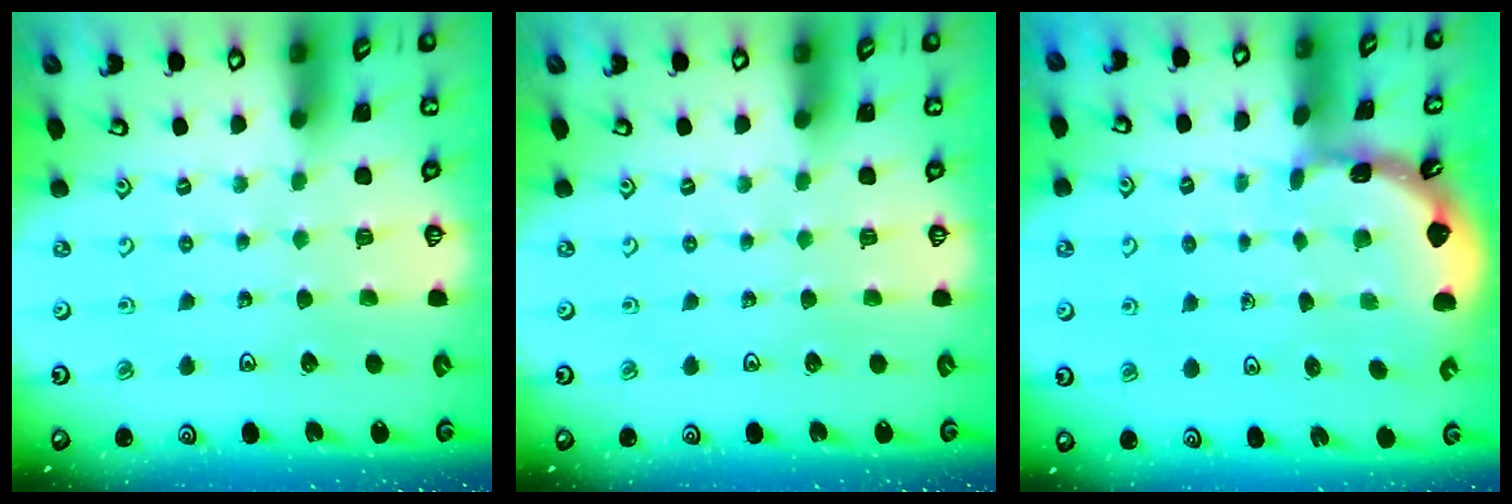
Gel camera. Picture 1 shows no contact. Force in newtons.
{"total": 0.0}
{"total": 1.7, "press": 1.7, "slide": 0.2}